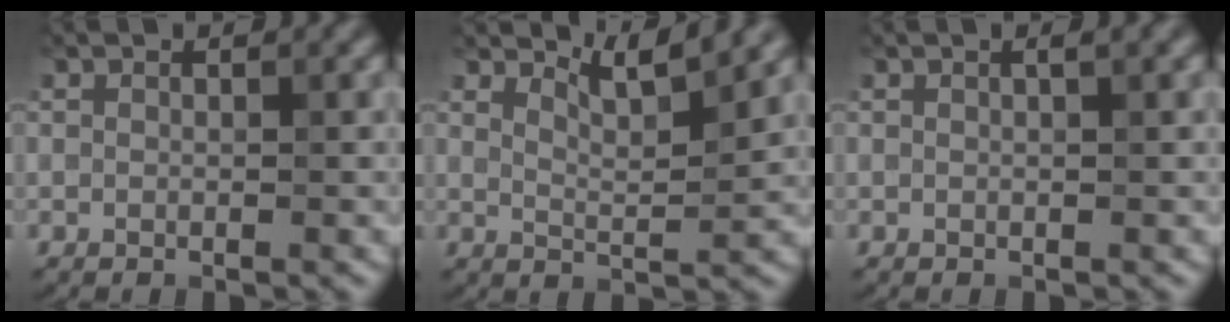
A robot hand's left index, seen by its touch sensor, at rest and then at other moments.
{"total": 3.4, "force": [2.9, 0.6, 1.7], "torque": [-0.028, -0.004, 0.050]}
{"total": 1.0, "force": [0.4, 0.3, 0.9], "torque": [-0.009, 0.006, 0.003]}